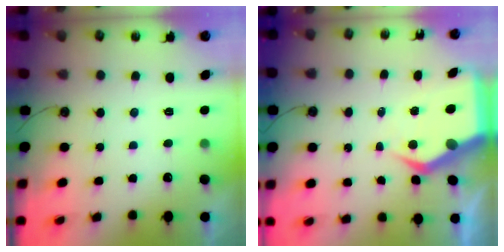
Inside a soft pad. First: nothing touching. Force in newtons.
{"total": 8.4, "press": 8.3, "slide": 1.1}